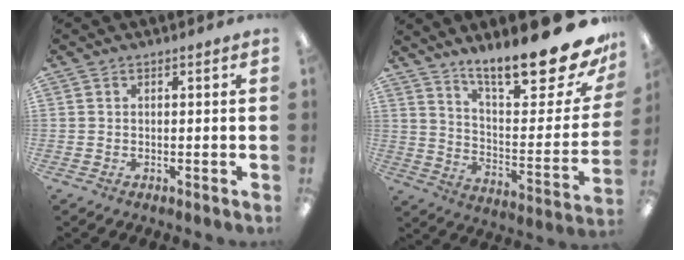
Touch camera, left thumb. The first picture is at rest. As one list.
[{"total": 21.1, "force": [16.5, 4.5, 12.4], "torque": [-0.172, -0.127, 0.265]}]